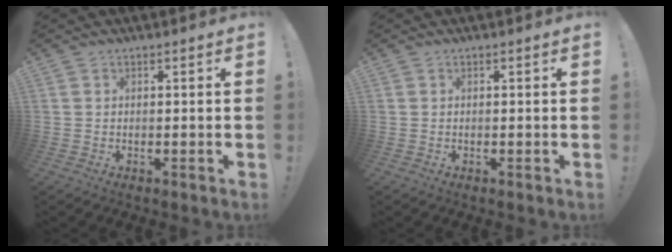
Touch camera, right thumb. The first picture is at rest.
{"total": 0.0}